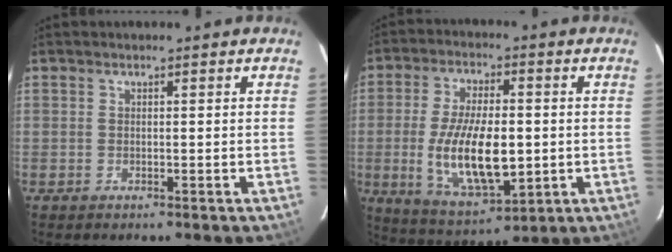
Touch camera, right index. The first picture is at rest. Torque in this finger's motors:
{"motor_torque": [1.12, -0.76, 0.65, 0.21]}